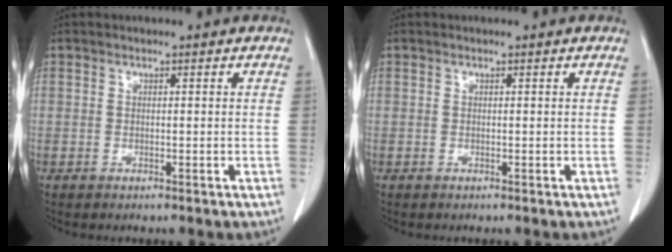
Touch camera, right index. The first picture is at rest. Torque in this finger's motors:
{"motor_torque": [-0.02, 0.01, 0.04, 0.01]}